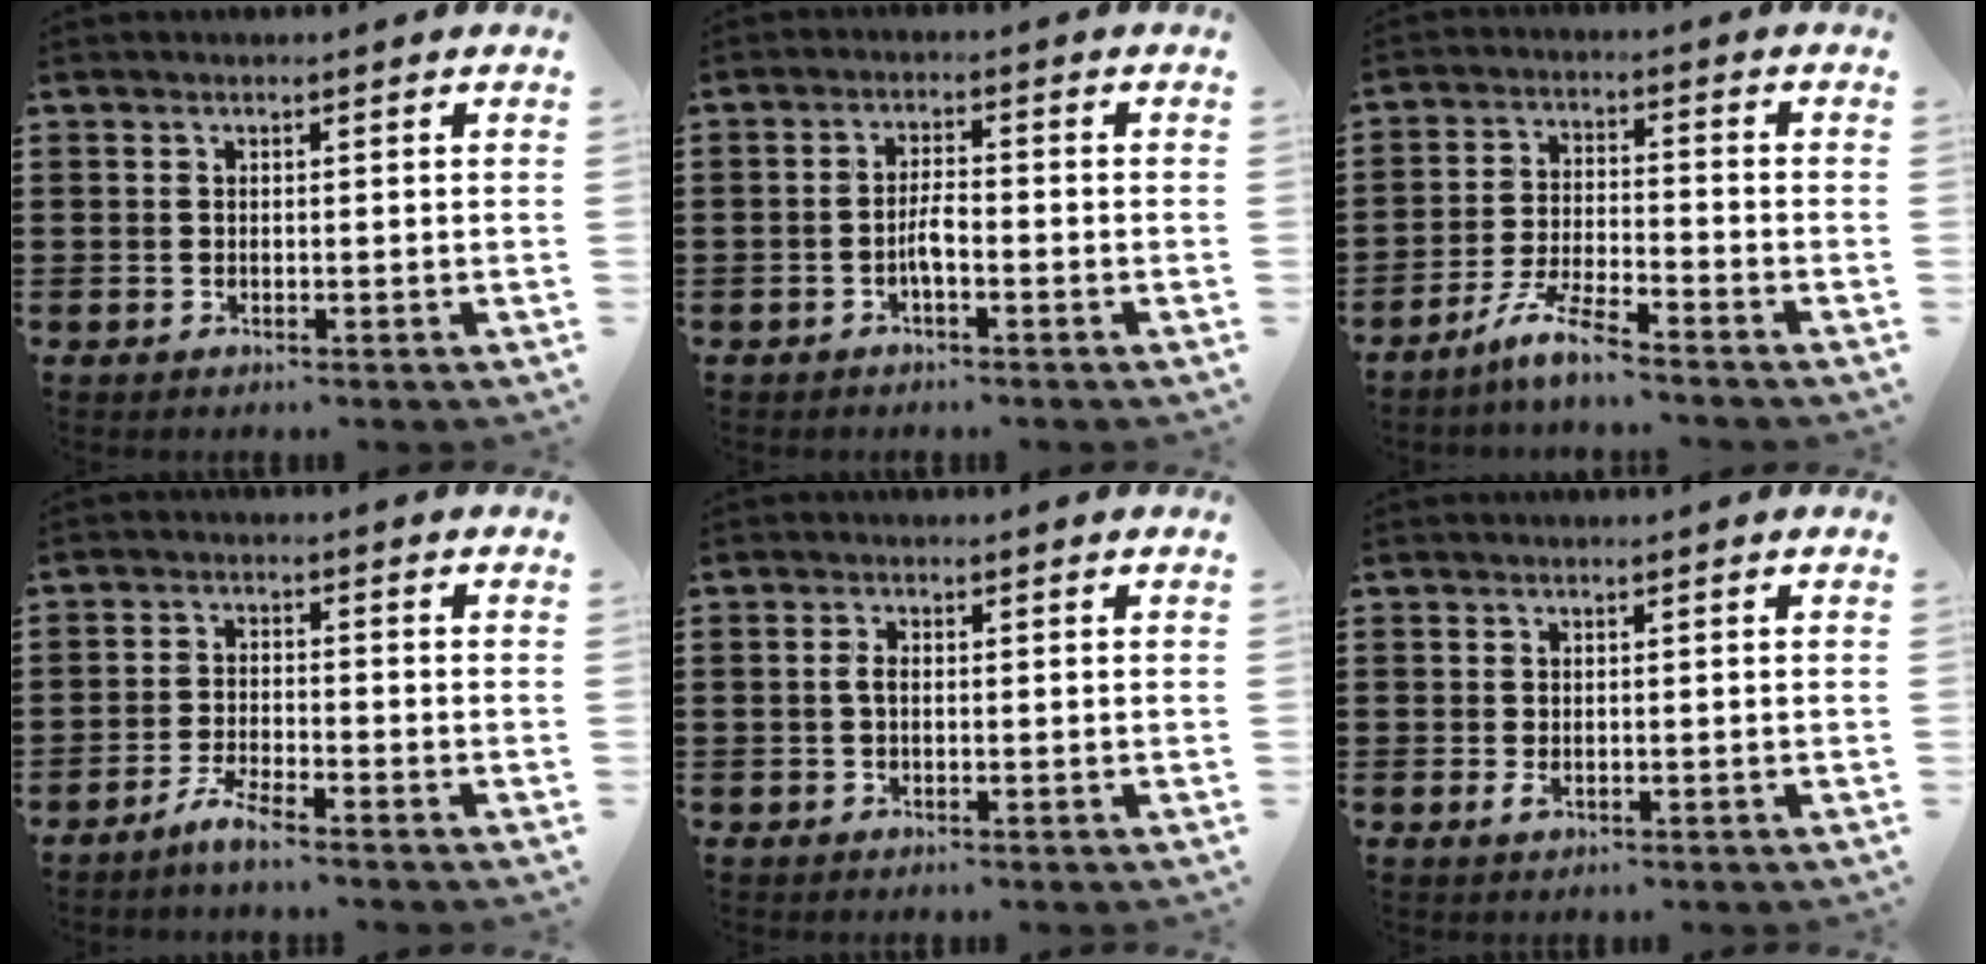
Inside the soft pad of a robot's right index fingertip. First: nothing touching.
{"total": 3.2, "force": [-1.2, 0.7, 2.8], "torque": [-0.066, 0.000, -0.028]}
{"total": 6.3, "force": [-5.4, 0.1, 3.3], "torque": [-0.081, -0.010, -0.107]}
{"total": 3.5, "force": [-3.1, 0.0, 1.6], "torque": [-0.043, -0.001, -0.062]}
{"total": 1.6, "force": [-0.2, 0.8, 1.4], "torque": [-0.035, -0.001, -0.006]}
{"total": 0.9, "force": [-0.2, 0.4, 0.8], "torque": [-0.022, -0.004, -0.006]}